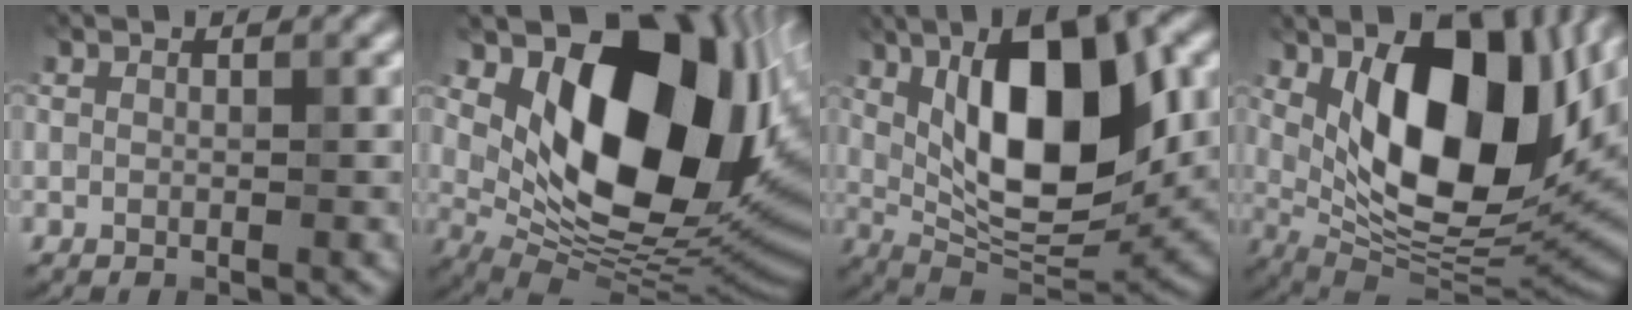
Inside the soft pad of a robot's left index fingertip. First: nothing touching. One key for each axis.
{"total": 16.4, "fx": 4.7, "fy": 9.6, "fz": 12.5, "tx": -0.164, "ty": -0.020, "tz": 0.089}
{"total": 13.6, "fx": 3.5, "fy": 5.4, "fz": 12.0, "tx": -0.171, "ty": 0.004, "tz": 0.054}
{"total": 16.2, "fx": 4.1, "fy": 7.6, "fz": 13.6, "tx": -0.196, "ty": -0.013, "tz": 0.065}